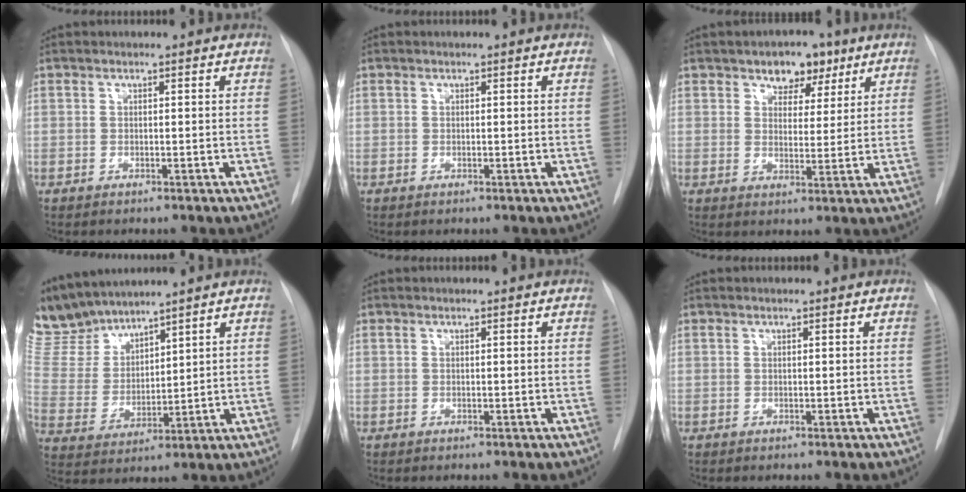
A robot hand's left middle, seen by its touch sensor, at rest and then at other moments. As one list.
[{"total": 0.0}, {"total": 5.9, "force": [3.7, 3.6, 2.9], "torque": [-0.032, 0.011, 0.057]}, {"total": 10.8, "force": [10.3, 2.6, 2.2], "torque": [-0.063, 0.004, 0.225]}, {"total": 0.0}, {"total": 0.0}]